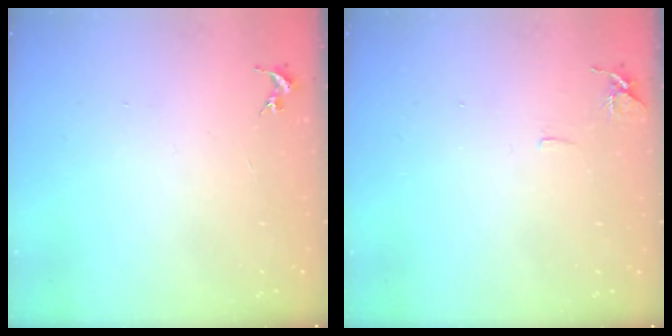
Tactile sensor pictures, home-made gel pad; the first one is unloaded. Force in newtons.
{"total": 6.5, "press": 6.4, "slide": 0.7}